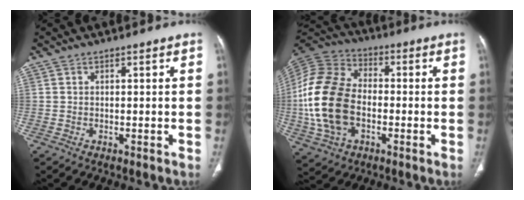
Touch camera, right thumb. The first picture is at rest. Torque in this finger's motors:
{"motor_torque": [-0.02, 1.47, 1.82, 0.01, 0.51]}